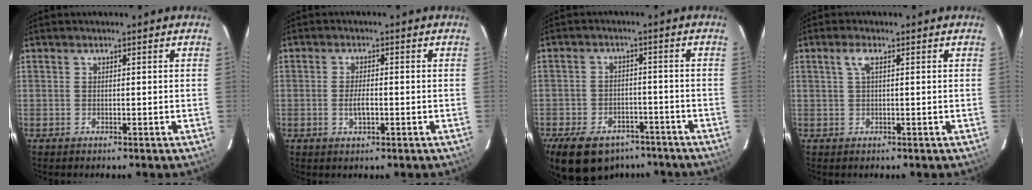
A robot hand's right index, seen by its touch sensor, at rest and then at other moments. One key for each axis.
{"total": 2.8, "fx": -0.8, "fy": 1.0, "fz": 2.5, "tx": -0.049, "ty": -0.004, "tz": -0.012}
{"total": 17.1, "fx": -11.9, "fy": 9.5, "fz": 7.8, "tx": -0.184, "ty": -0.007, "tz": -0.169}
{"total": 2.0, "fx": 0.7, "fy": 0.3, "fz": 1.9, "tx": -0.039, "ty": 0.006, "tz": 0.012}